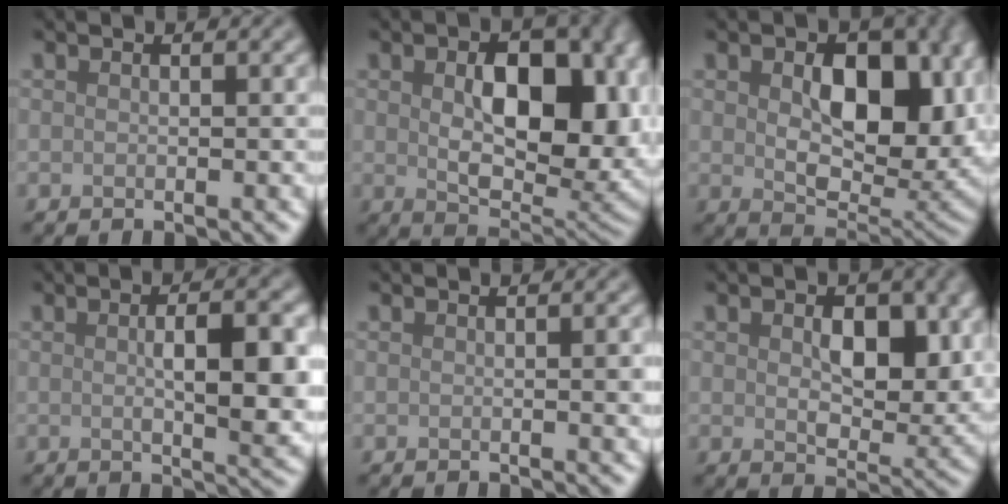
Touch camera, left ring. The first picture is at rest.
{"total": 11.7, "force": [1.4, 6.7, 9.4], "torque": [-0.134, -0.016, 0.035]}
{"total": 11.2, "force": [1.8, 6.8, 8.7], "torque": [-0.126, -0.018, 0.040]}
{"total": 6.7, "force": [0.2, 2.1, 6.4], "torque": [-0.096, -0.004, 0.006]}
{"total": 1.4, "force": [0.0, 0.2, 1.3], "torque": [-0.016, 0.000, 0.000]}
{"total": 6.2, "force": [1.2, 3.8, 4.7], "torque": [-0.066, -0.016, 0.023]}